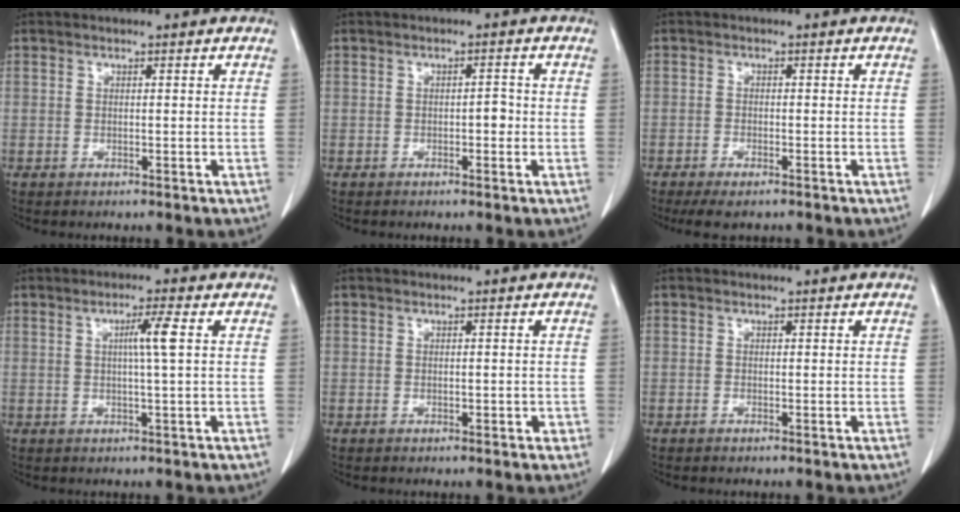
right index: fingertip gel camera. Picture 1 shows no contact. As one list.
[{"total": 1.7, "force": [-0.4, 0.7, 1.5], "torque": [-0.016, 0.005, -0.007]}, {"total": 4.0, "force": [-3.0, 1.3, 2.3], "torque": [-0.033, -0.007, -0.045]}, {"total": 3.8, "force": [0.7, -0.7, 3.7], "torque": [-0.064, 0.001, 0.012]}, {"total": 1.2, "force": [-0.3, 0.6, 1.0], "torque": [-0.014, 0.001, -0.002]}, {"total": 0.0}]